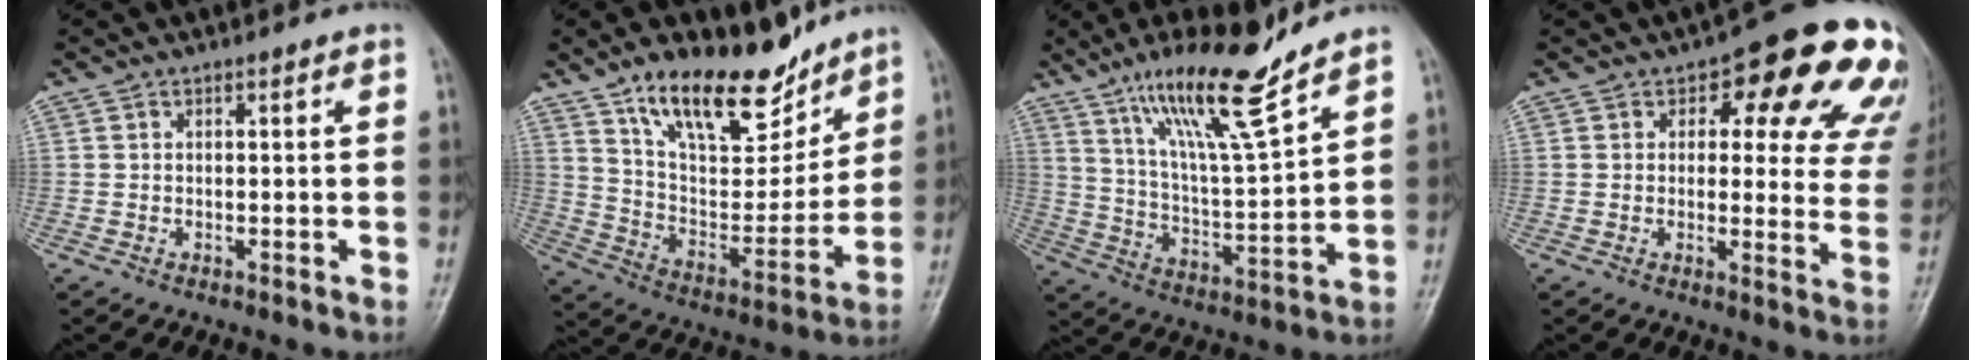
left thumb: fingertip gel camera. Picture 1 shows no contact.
{"total": 19.1, "force": [13.6, 8.0, 10.7], "torque": [-0.123, -0.078, 0.240]}
{"total": 16.1, "force": [11.8, 1.8, 10.8], "torque": [-0.180, -0.069, 0.214]}
{"total": 18.9, "force": [8.4, 8.6, 14.6], "torque": [-0.120, -0.013, 0.089]}